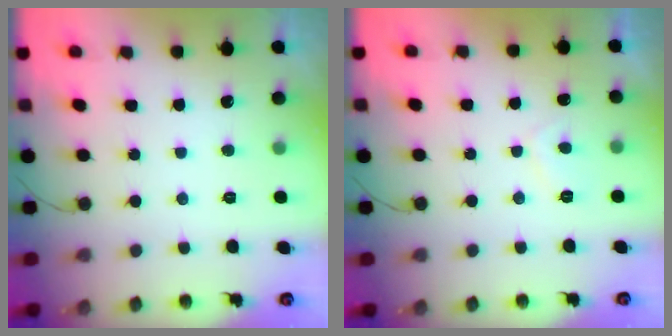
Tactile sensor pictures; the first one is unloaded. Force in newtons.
{"total": 1.6, "press": 1.4, "slide": 0.7}